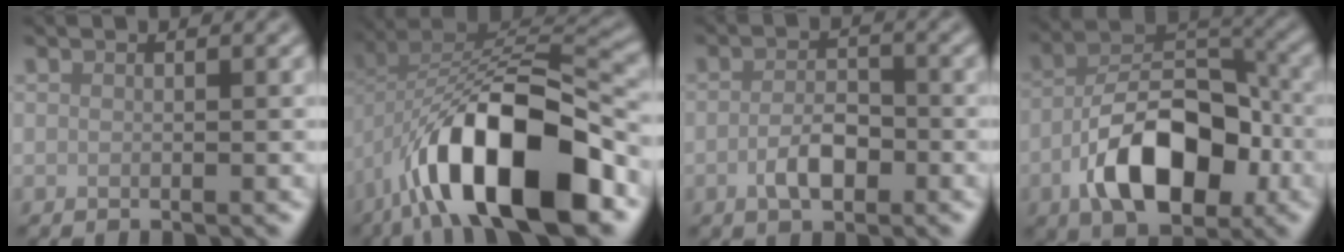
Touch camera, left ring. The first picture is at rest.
{"total": 13.5, "force": [-6.5, 5.6, 10.5], "torque": [-0.165, 0.002, -0.109]}
{"total": 3.0, "force": [-1.2, 1.5, 2.3], "torque": [-0.042, 0.003, -0.024]}
{"total": 10.3, "force": [-4.3, 5.6, 7.5], "torque": [-0.129, 0.006, -0.076]}